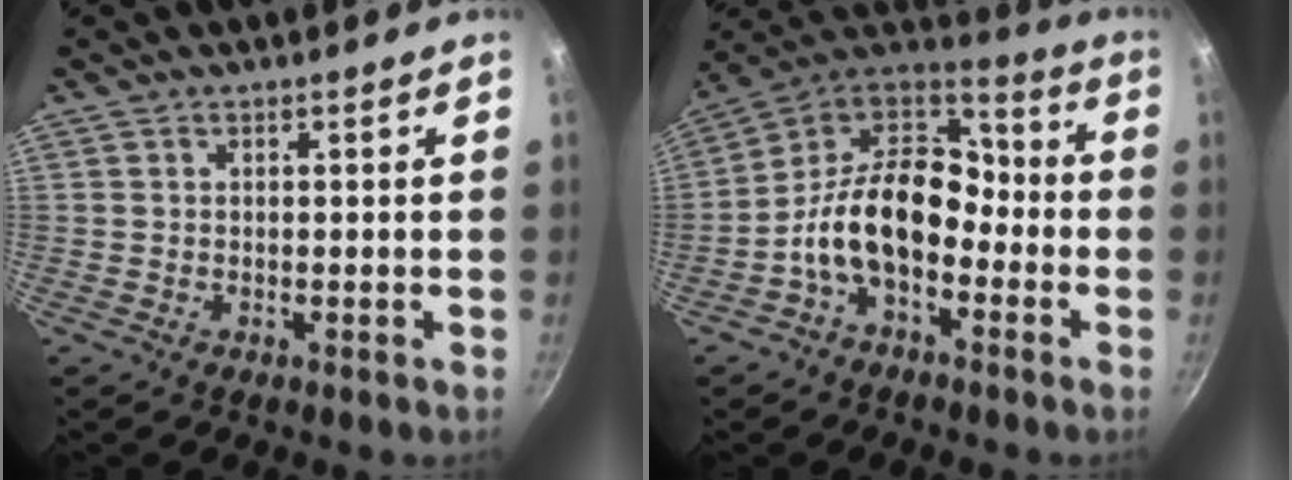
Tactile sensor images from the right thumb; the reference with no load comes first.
{"total": 16.6, "force": [-4.7, 10.7, 11.8], "torque": [-0.170, 0.065, -0.109]}